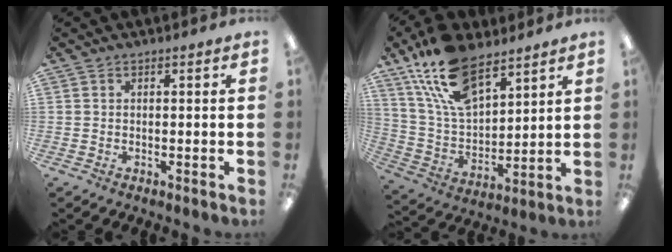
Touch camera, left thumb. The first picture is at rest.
{"total": 18.6, "force": [12.3, 8.8, 10.8], "torque": [-0.221, -0.052, 0.223]}